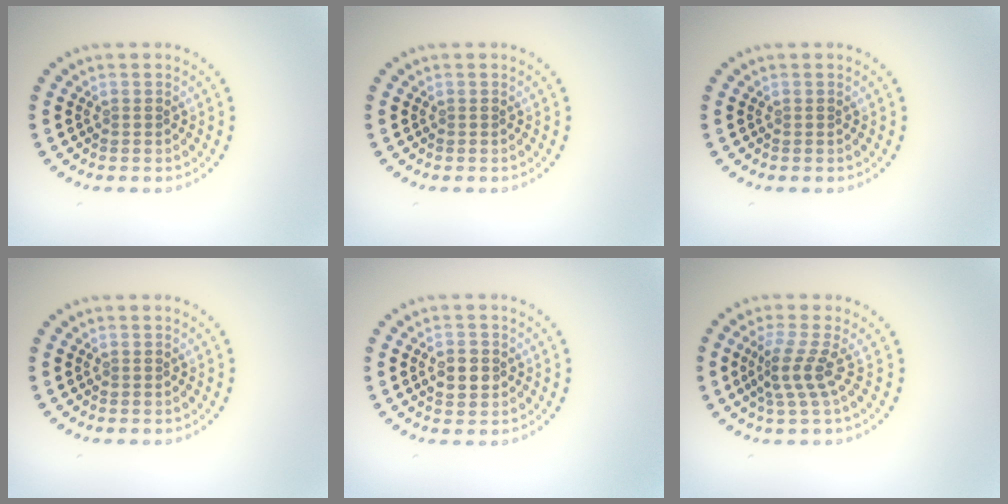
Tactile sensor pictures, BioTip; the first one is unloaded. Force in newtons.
{"total": 0.0}
{"total": 0.0}
{"total": 0.0}
{"total": 2.8, "press": 2.8, "slide": 0.2}
{"total": 2.7, "press": 1.9, "slide": 2.0}